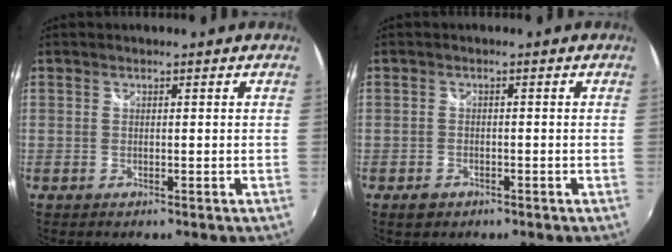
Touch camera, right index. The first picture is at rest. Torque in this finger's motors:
{"motor_torque": [0.24, -0.19, 0.10, 0.03]}